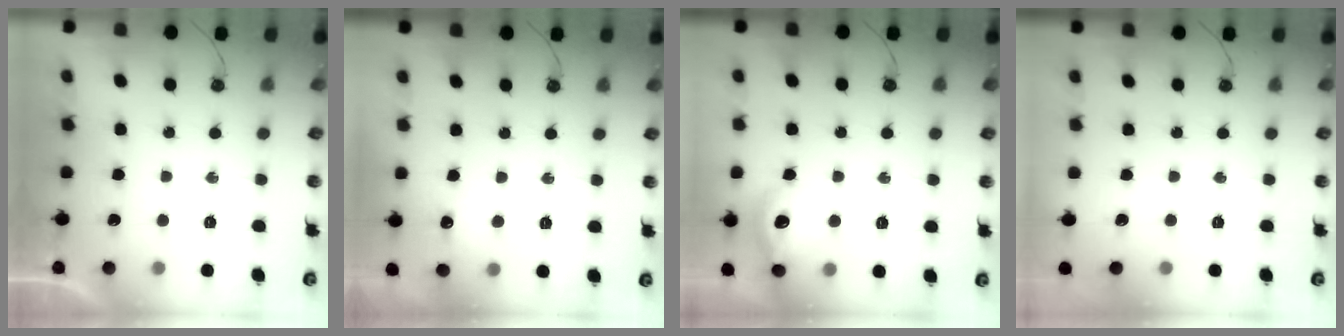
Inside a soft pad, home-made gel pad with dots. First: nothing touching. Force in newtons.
{"total": 5.8, "press": 5.8, "slide": 0.9}
{"total": 12.7, "press": 12.7, "slide": 1.0}
{"total": 0.0}